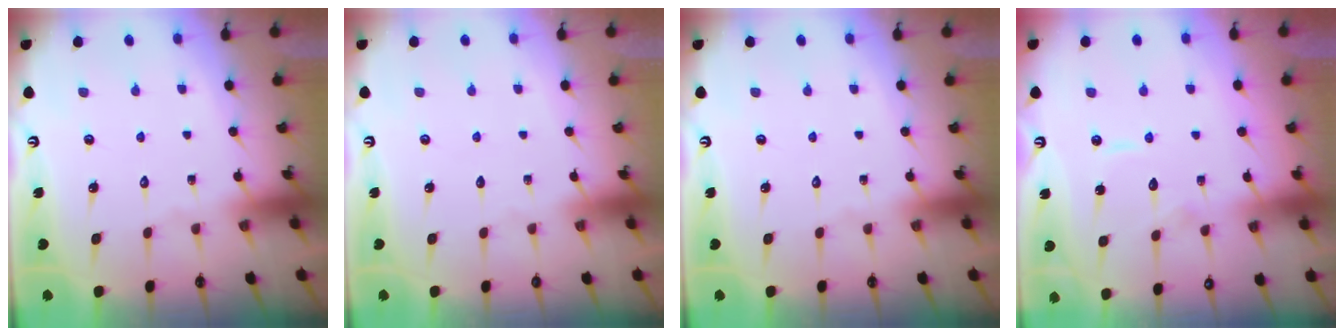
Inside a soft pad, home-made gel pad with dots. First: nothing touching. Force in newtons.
{"total": 0.0}
{"total": 0.0}
{"total": 6.8, "press": 6.8, "slide": 0.6}